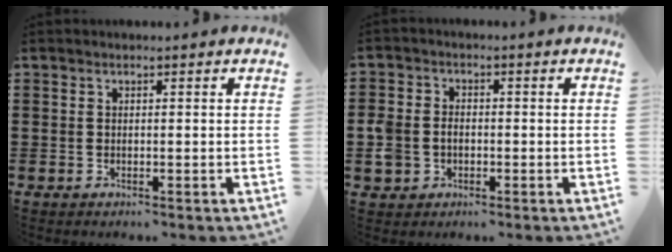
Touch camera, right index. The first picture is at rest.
{"total": 3.3, "force": [-1.0, 2.8, 1.3], "torque": [-0.046, 0.001, -0.026]}